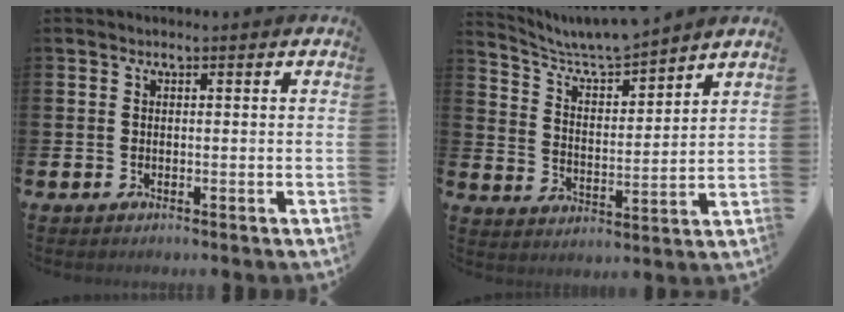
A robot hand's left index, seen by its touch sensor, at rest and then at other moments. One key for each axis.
{"total": 6.9, "fx": 6.6, "fy": 0.6, "fz": 1.7, "tx": -0.065, "ty": -0.046, "tz": 0.116}